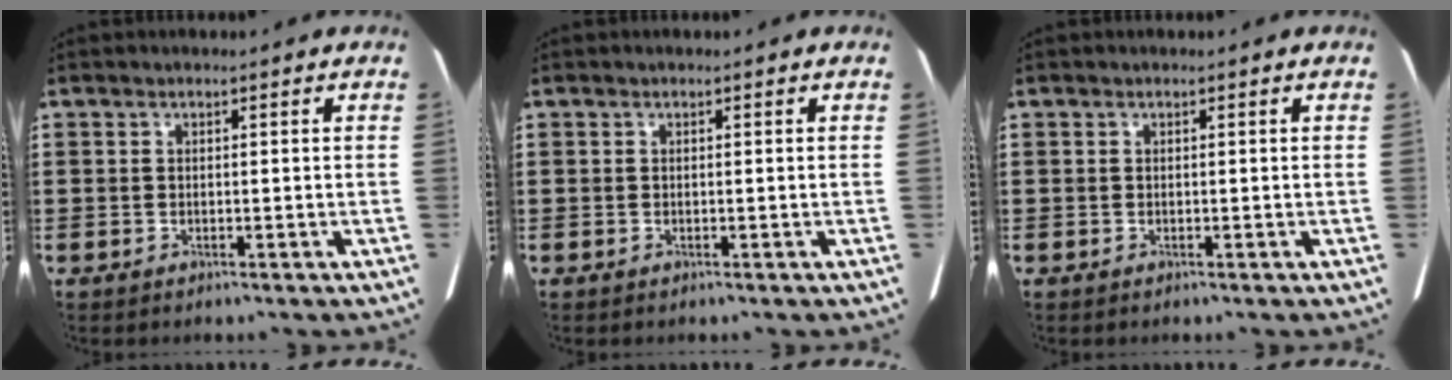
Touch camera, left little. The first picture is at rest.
{"total": 0.0}
{"total": 0.0}